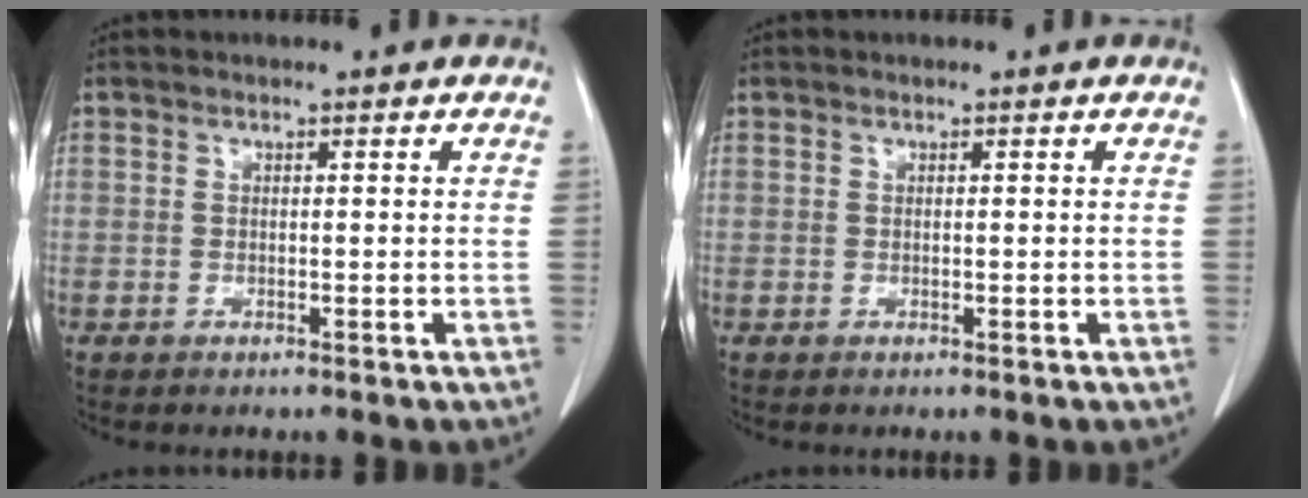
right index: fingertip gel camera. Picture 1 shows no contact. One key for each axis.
{"total": 0.0}